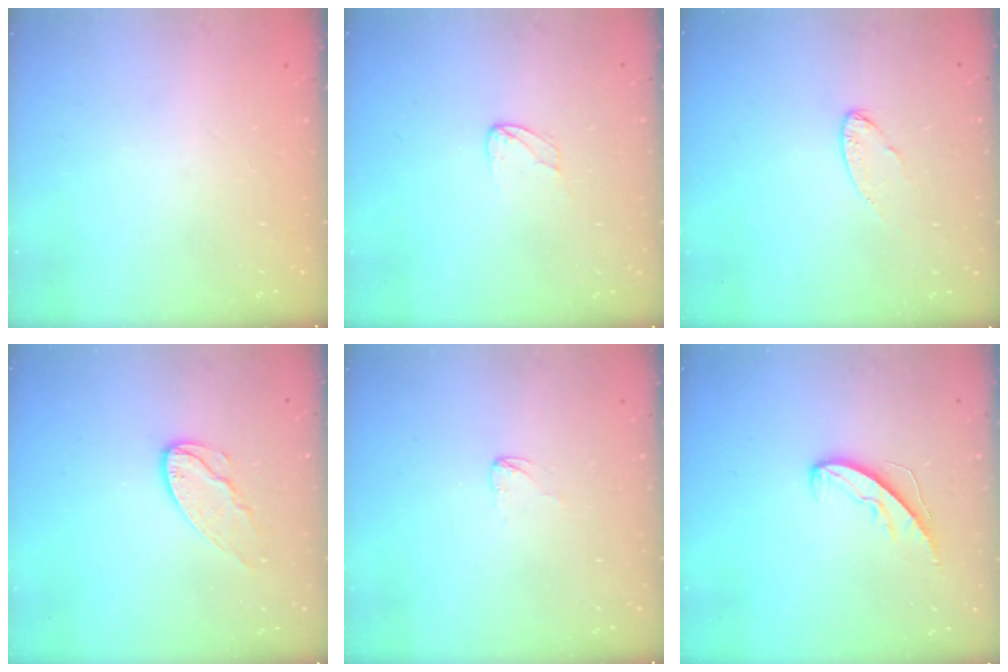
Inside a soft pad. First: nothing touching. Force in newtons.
{"total": 3.6, "press": 3.6, "slide": 0.3}
{"total": 5.7, "press": 5.6, "slide": 0.5}
{"total": 7.6, "press": 7.6, "slide": 0.3}
{"total": 2.4, "press": 2.4, "slide": 0.2}
{"total": 6.5, "press": 6.5, "slide": 0.4}